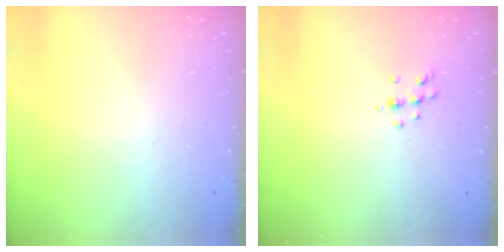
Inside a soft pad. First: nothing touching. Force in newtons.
{"total": 5.7, "press": 5.6, "slide": 1.0}